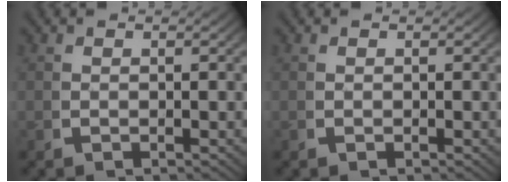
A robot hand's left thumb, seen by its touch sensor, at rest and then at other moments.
{"total": 0.0}